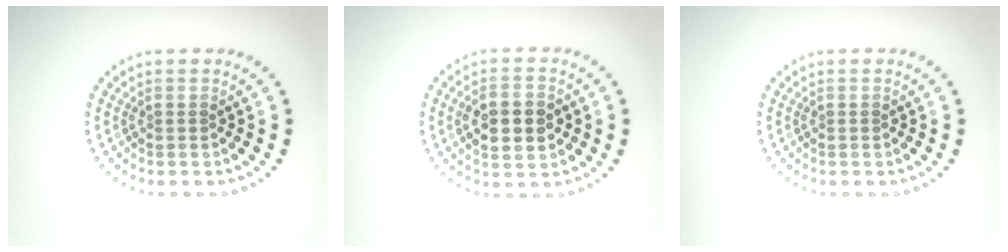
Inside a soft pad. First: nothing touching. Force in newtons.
{"total": 4.5, "press": 4.5, "slide": 0.1}
{"total": 0.0}